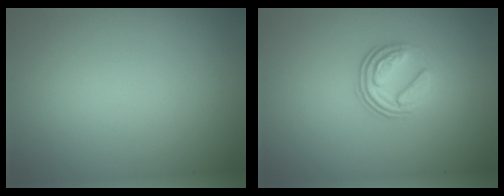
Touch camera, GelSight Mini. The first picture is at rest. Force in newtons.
{"total": 3.4, "press": 2.5, "slide": 2.3}